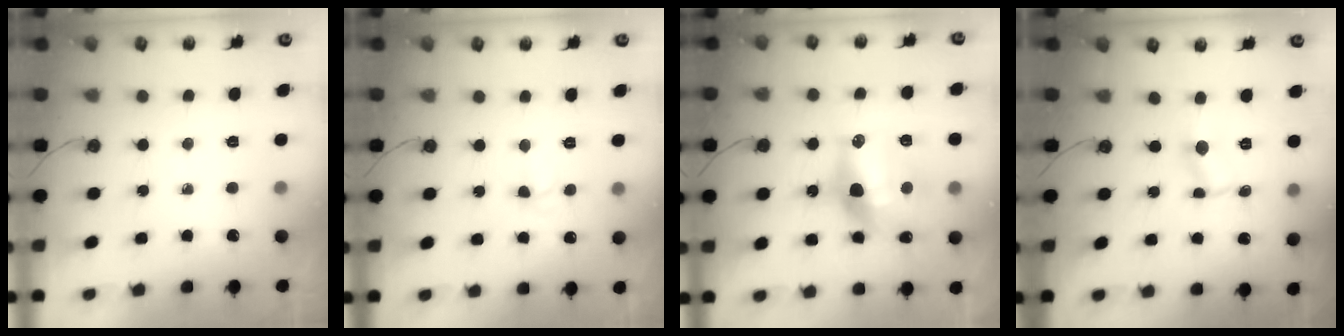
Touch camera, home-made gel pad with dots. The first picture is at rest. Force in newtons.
{"total": 3.8, "press": 3.7, "slide": 0.8}
{"total": 16.1, "press": 16.0, "slide": 1.4}
{"total": 1.1, "press": 1.1, "slide": 0.2}